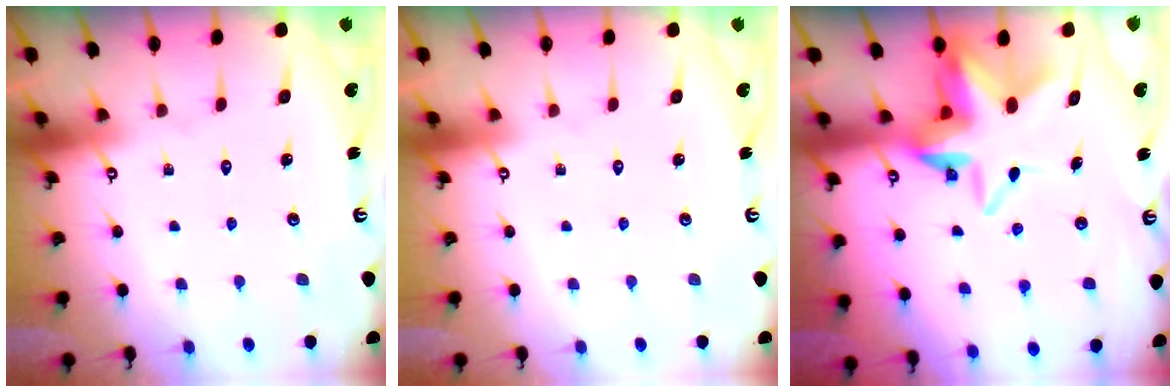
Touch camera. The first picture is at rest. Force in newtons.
{"total": 0.0}
{"total": 9.6, "press": 9.5, "slide": 1.6}